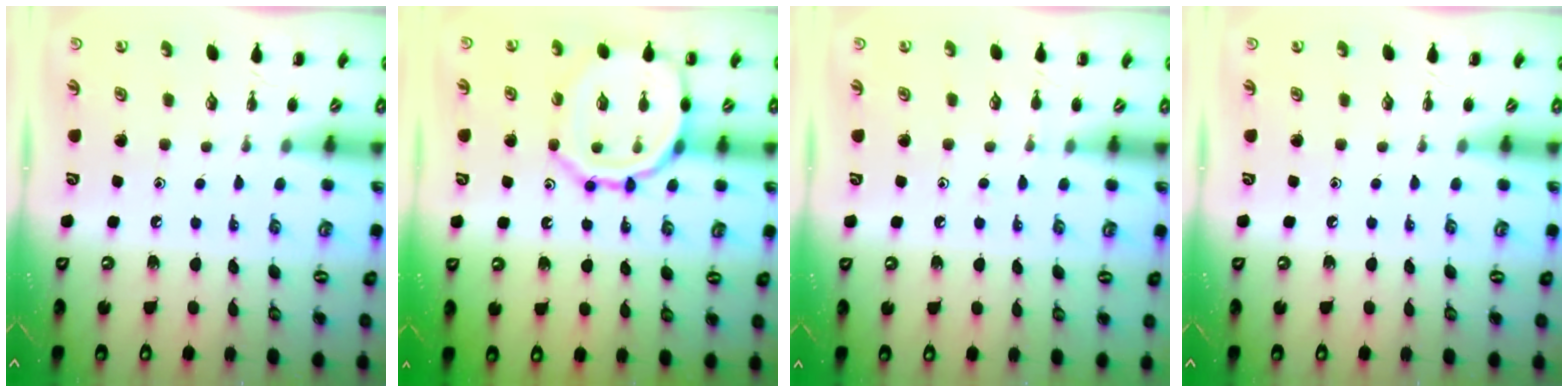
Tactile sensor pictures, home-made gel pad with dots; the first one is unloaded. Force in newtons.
{"total": 14.6, "press": 14.6, "slide": 1.6}
{"total": 4.5, "press": 4.3, "slide": 1.3}
{"total": 0.0}